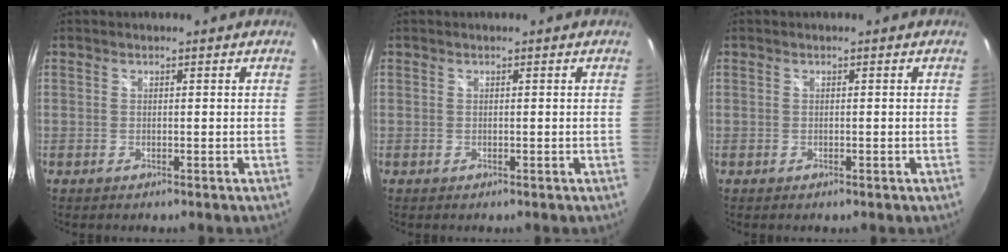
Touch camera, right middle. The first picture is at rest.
{"total": 0.0}
{"total": 0.0}